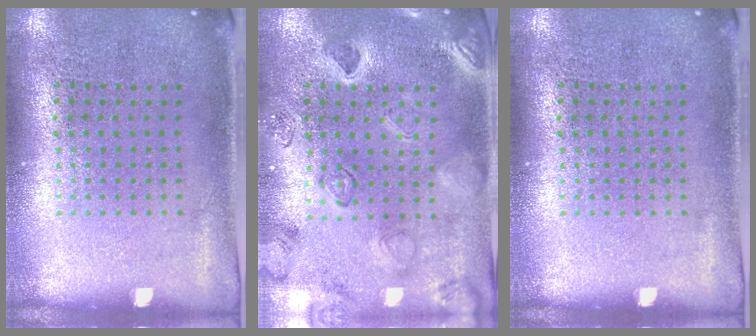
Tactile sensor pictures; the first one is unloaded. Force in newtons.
{"total": 2.5, "press": 2.4, "slide": 0.6}
{"total": 0.0}